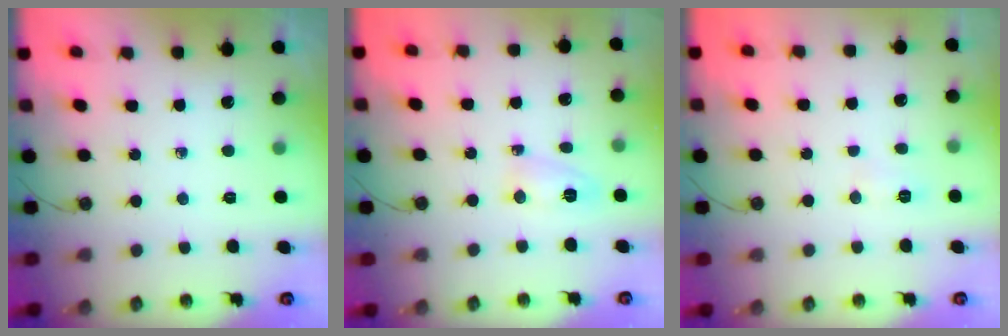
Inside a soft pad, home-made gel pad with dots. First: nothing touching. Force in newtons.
{"total": 3.9, "press": 3.6, "slide": 1.6}
{"total": 9.2, "press": 6.0, "slide": 6.9}